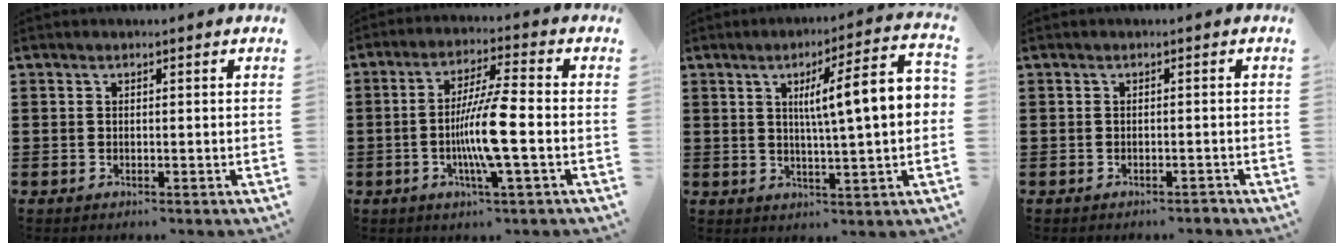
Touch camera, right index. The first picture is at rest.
{"total": 9.0, "force": [-2.1, 0.3, 8.8], "torque": [-0.176, -0.018, -0.047]}
{"total": 10.0, "force": [1.6, 1.0, 9.8], "torque": [-0.167, -0.003, 0.018]}
{"total": 0.9, "force": [-0.8, 0.1, 0.4], "torque": [-0.010, -0.001, -0.017]}